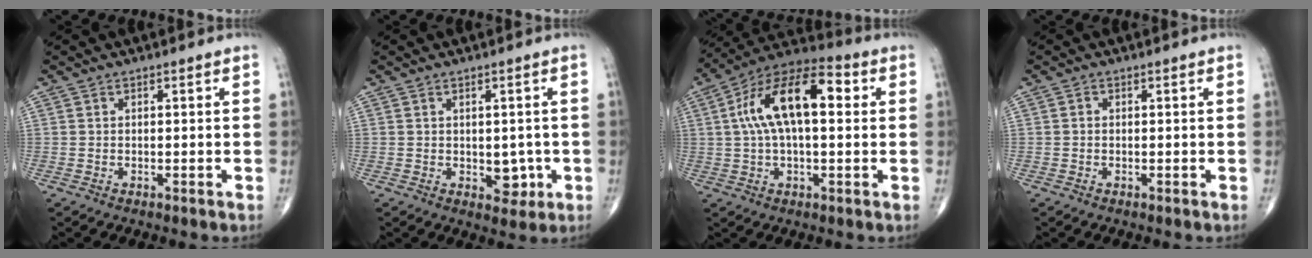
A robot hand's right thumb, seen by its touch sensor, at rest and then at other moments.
{"total": 4.4, "force": [-0.7, 2.9, 3.2], "torque": [-0.014, -0.003, -0.001]}
{"total": 16.4, "force": [3.0, 7.6, 14.2], "torque": [-0.250, 0.037, 0.043]}
{"total": 0.6, "force": [-0.1, 0.5, 0.3], "torque": [-0.002, 0.001, -0.005]}